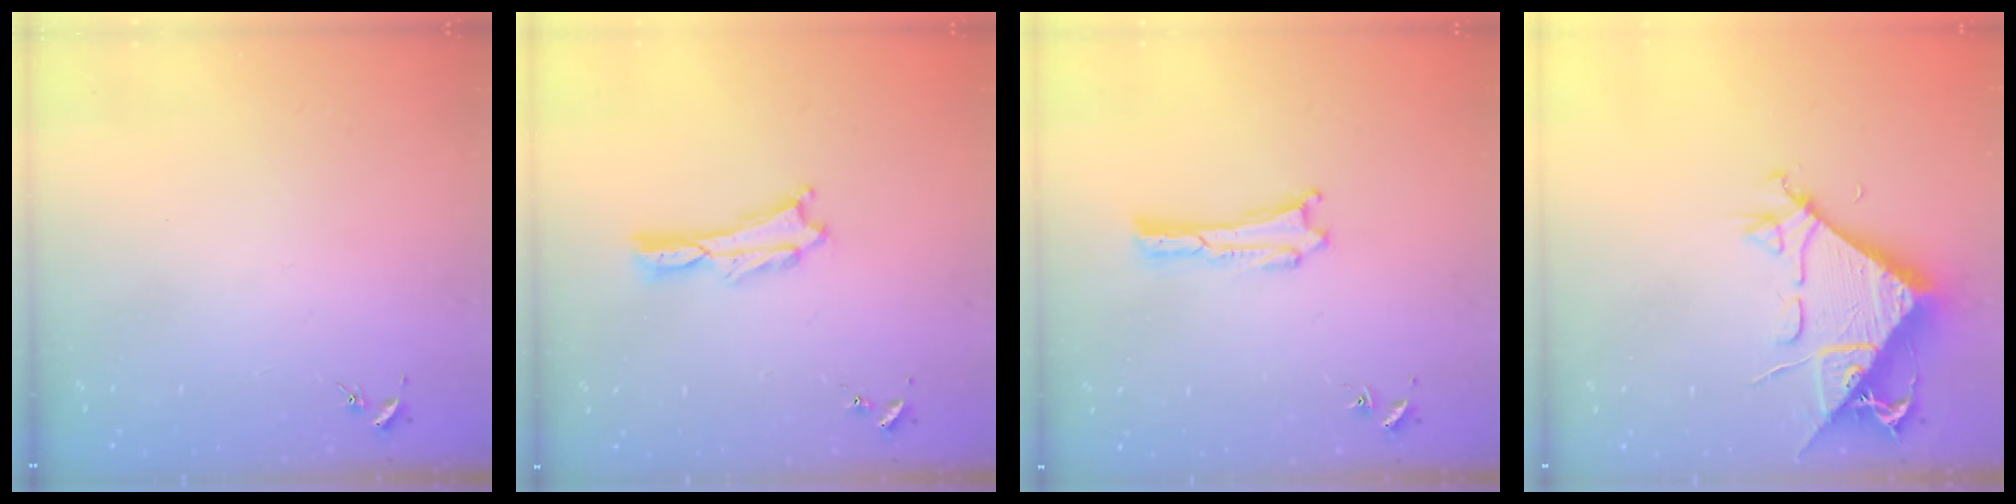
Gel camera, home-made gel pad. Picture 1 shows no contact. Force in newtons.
{"total": 0.8, "press": 0.7, "slide": 0.2}
{"total": 0.0}
{"total": 9.5, "press": 9.4, "slide": 1.2}